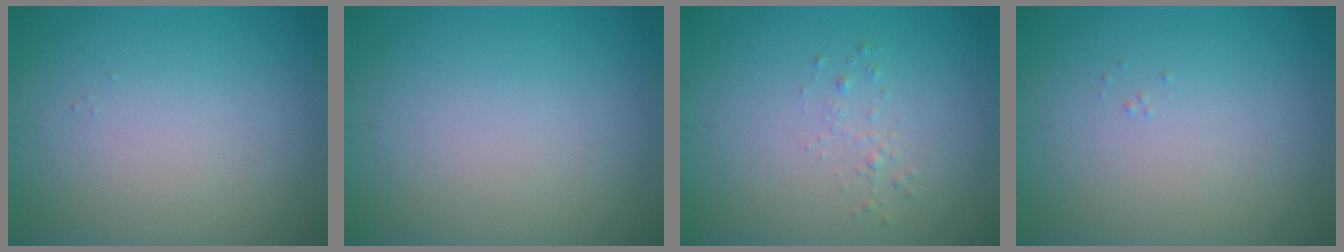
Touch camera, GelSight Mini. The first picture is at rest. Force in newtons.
{"total": 0.0}
{"total": 0.8, "press": 0.8, "slide": 0.0}
{"total": 0.0}